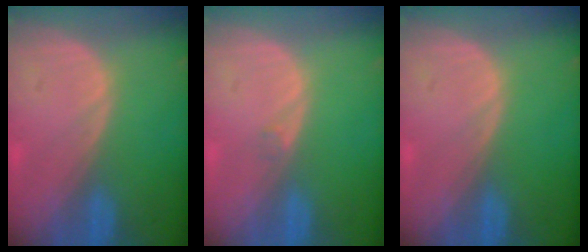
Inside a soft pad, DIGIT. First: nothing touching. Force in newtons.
{"total": 0.5, "press": 0.5, "slide": 0.1}
{"total": 0.0}